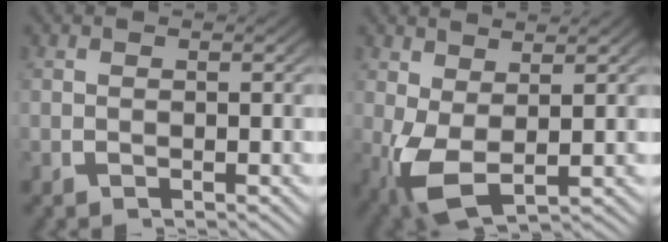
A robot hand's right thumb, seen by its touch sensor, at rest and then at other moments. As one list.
[{"total": 5.4, "force": [-0.2, 3.4, 4.1], "torque": [-0.098, -0.029, 0.017]}]